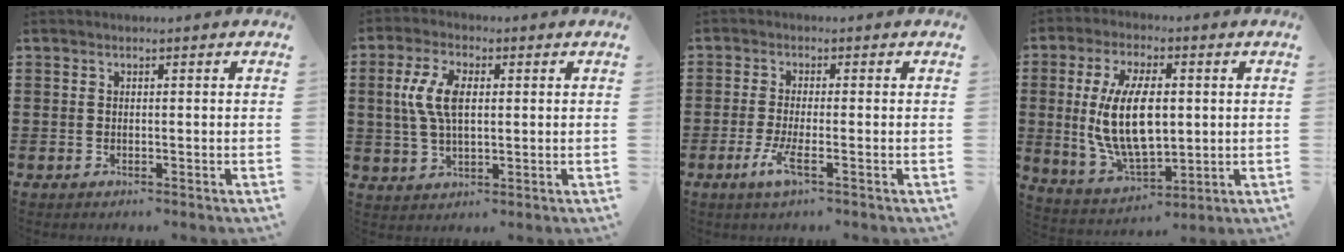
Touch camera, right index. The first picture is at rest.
{"total": 7.1, "force": [1.0, 3.5, 6.1], "torque": [-0.138, 0.010, 0.013]}
{"total": 4.3, "force": [-1.9, 0.5, 3.9], "torque": [-0.091, -0.017, -0.039]}
{"total": 12.7, "force": [1.1, 6.1, 11.0], "torque": [-0.229, -0.001, 0.017]}